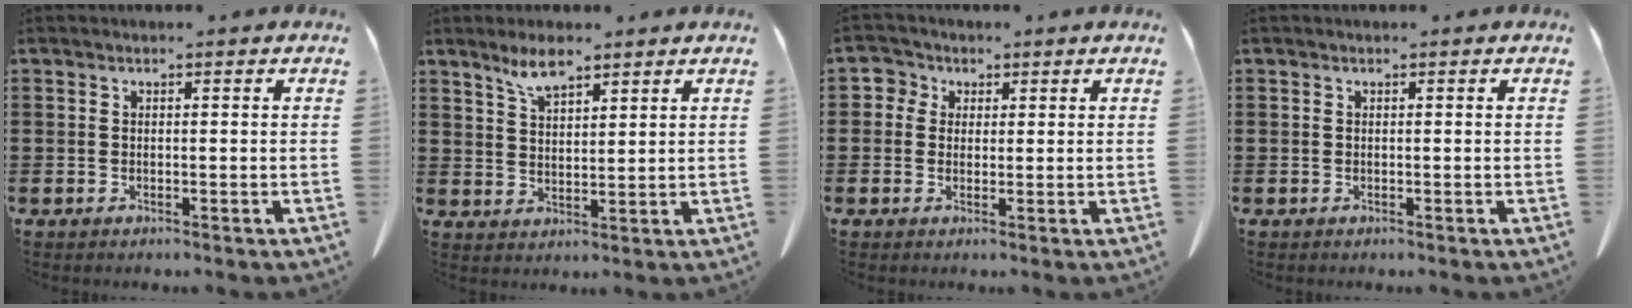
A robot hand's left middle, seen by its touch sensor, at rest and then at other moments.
{"total": 4.5, "force": [3.5, 1.1, 2.6], "torque": [-0.059, -0.001, 0.063]}
{"total": 2.6, "force": [1.0, 2.3, 0.5], "torque": [-0.016, 0.005, 0.015]}
{"total": 0.0}